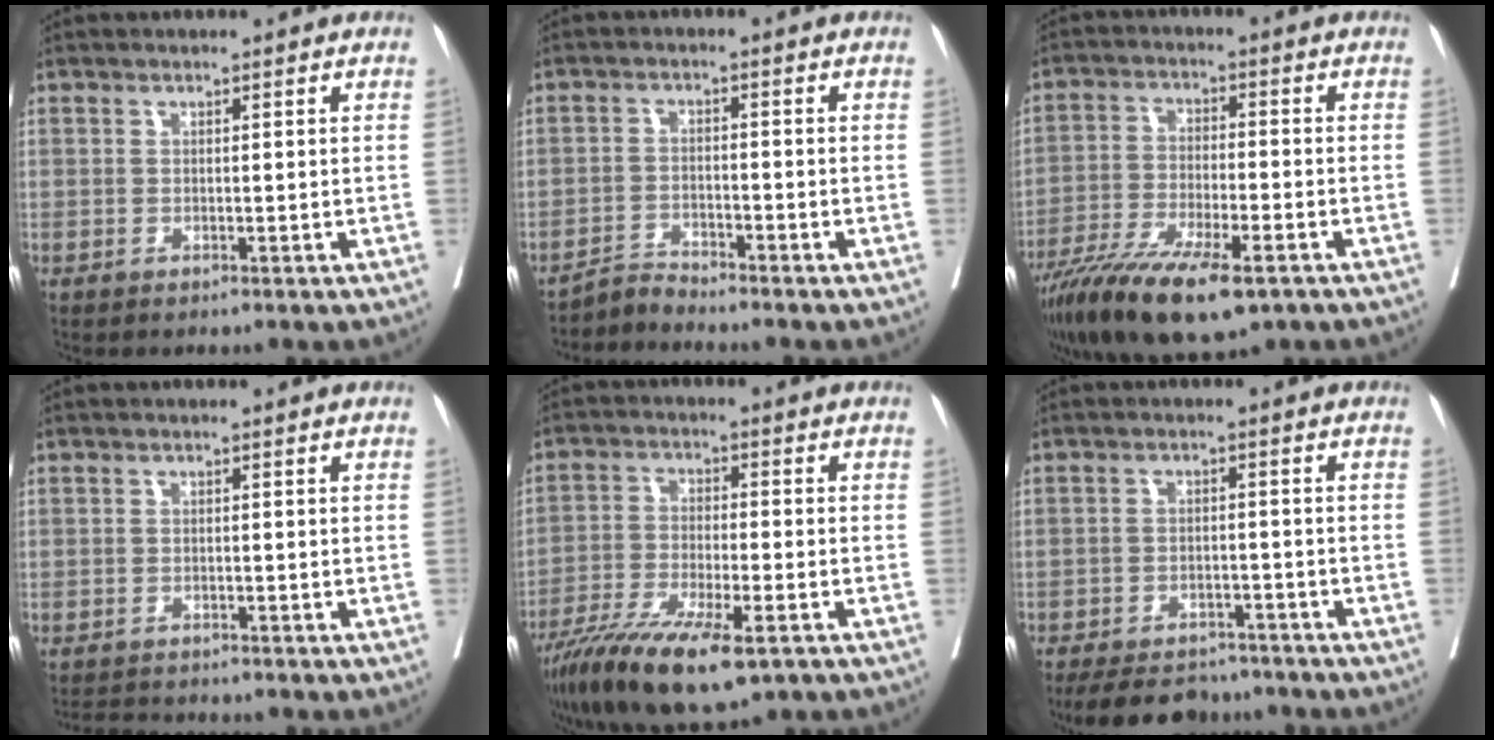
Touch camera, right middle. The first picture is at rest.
{"total": 2.7, "force": [-2.5, -0.6, -0.9], "torque": [0.023, -0.013, -0.045]}
{"total": 15.5, "force": [-10.4, 3.6, 10.9], "torque": [-0.194, -0.041, -0.177]}
{"total": 3.1, "force": [-3.1, 0.4, 0.1], "torque": [0.003, -0.012, -0.050]}
{"total": 14.4, "force": [-9.3, 3.1, 10.5], "torque": [-0.191, -0.038, -0.158]}
{"total": 11.6, "force": [-10.1, 4.4, 3.6], "torque": [-0.060, 0.002, -0.138]}